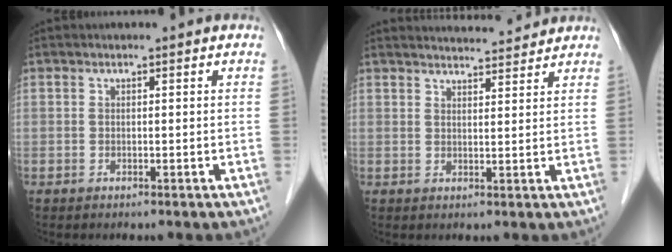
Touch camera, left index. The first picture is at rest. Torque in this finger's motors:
{"motor_torque": [0.31, -0.43, 0.07, 0.00]}